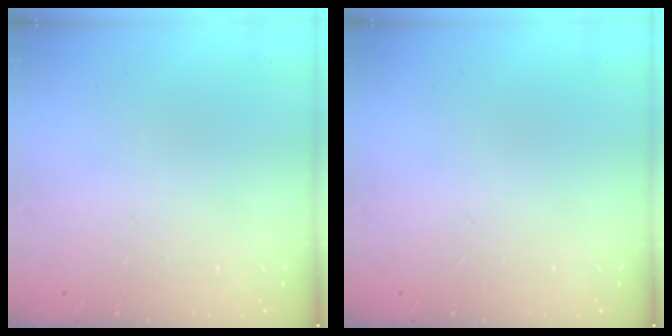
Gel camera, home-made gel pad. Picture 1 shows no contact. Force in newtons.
{"total": 0.0}